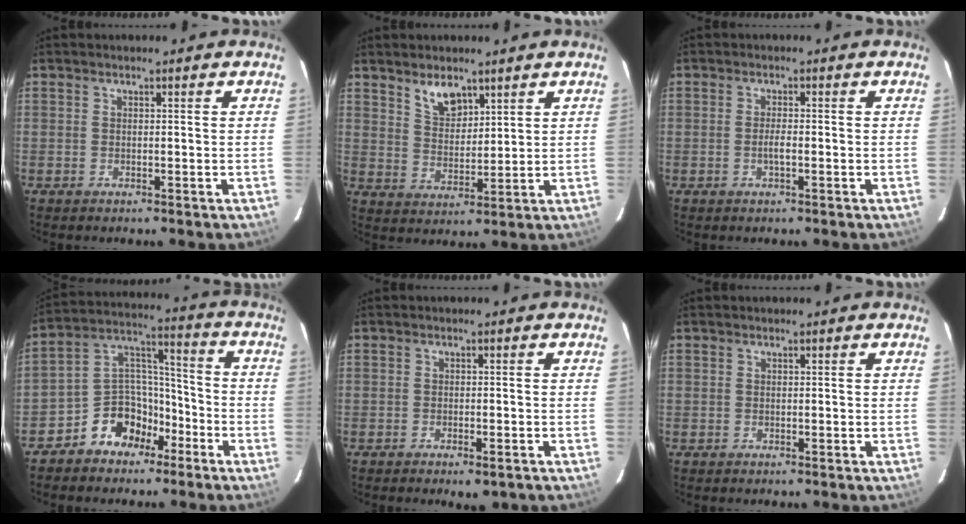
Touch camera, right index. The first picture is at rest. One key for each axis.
{"total": 6.1, "fx": 4.2, "fy": 3.0, "fz": 3.2, "tx": -0.051, "ty": 0.003, "tz": 0.084}
{"total": 1.6, "fx": -0.6, "fy": 0.3, "fz": 1.5, "tx": -0.031, "ty": -0.002, "tz": -0.010}
{"total": 10.7, "fx": -6.9, "fy": 7.6, "fz": 3.0, "tx": -0.058, "ty": 0.057, "tz": -0.117}
{"total": 3.5, "fx": -2.3, "fy": 1.3, "fz": 2.2, "tx": -0.042, "ty": -0.008, "tz": -0.032}
{"total": 0.0}